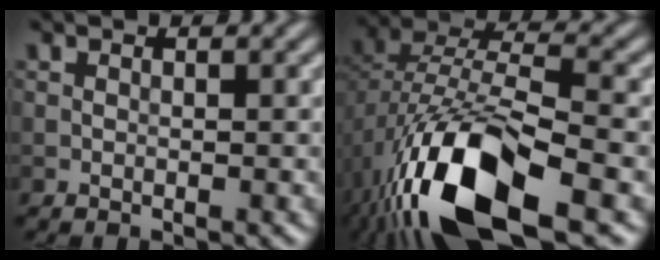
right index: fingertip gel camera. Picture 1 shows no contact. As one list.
[{"total": 14.5, "force": [-7.4, 5.7, 11.2], "torque": [-0.228, -0.011, -0.135]}]